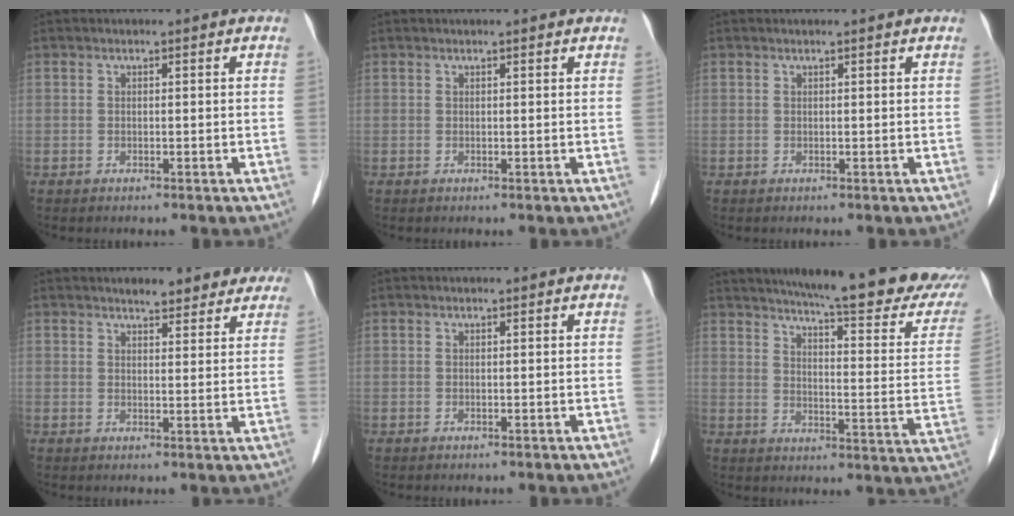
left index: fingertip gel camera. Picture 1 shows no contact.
{"total": 2.3, "force": [2.0, 0.2, 1.0], "torque": [-0.012, 0.016, 0.021]}
{"total": 1.4, "force": [1.3, 0.0, 0.5], "torque": [-0.013, 0.010, 0.017]}
{"total": 7.1, "force": [6.3, 2.3, 2.5], "torque": [-0.014, 0.005, 0.070]}
{"total": 0.0}
{"total": 25.6, "force": [21.6, 2.8, 13.6], "torque": [-0.187, -0.058, 0.257]}